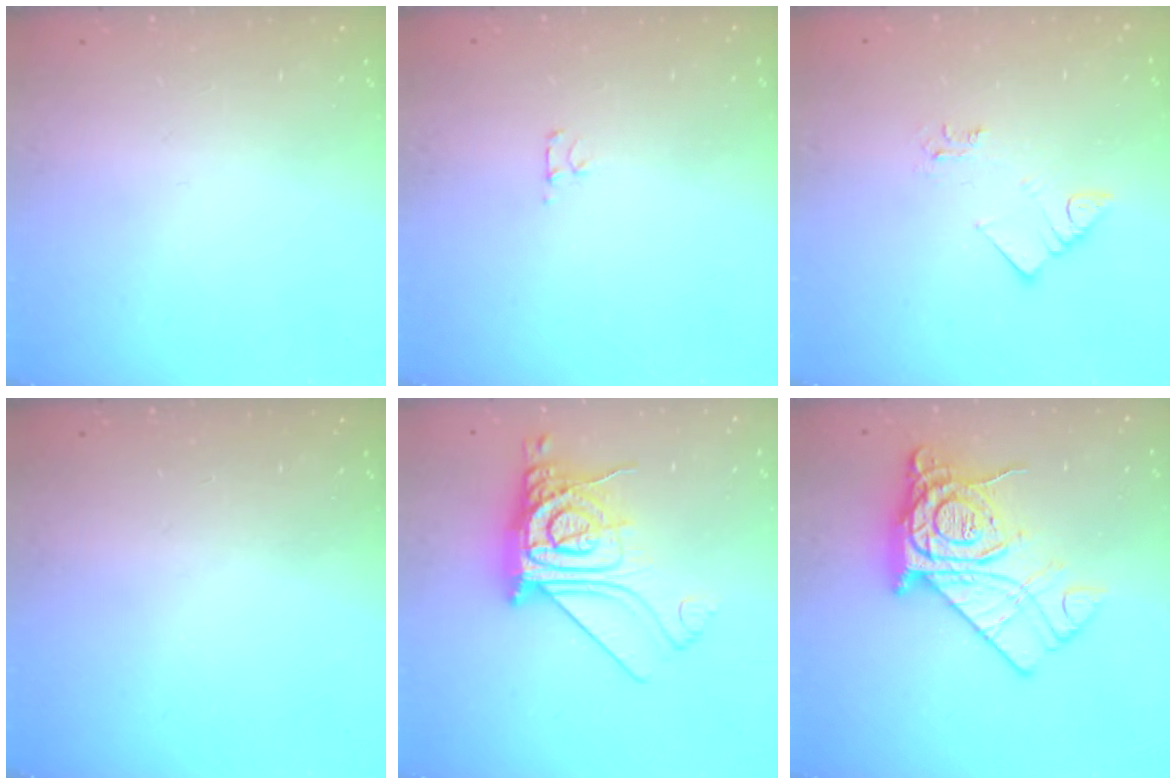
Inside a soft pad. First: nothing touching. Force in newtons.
{"total": 2.7, "press": 2.7, "slide": 0.3}
{"total": 3.0, "press": 3.0, "slide": 0.0}
{"total": 0.0}
{"total": 20.3, "press": 20.2, "slide": 2.3}
{"total": 18.3, "press": 18.2, "slide": 1.7}